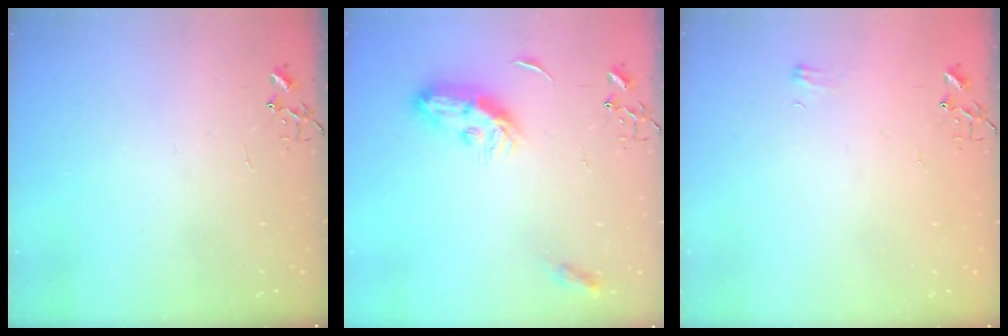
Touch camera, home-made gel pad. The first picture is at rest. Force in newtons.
{"total": 10.4, "press": 10.4, "slide": 0.1}
{"total": 4.7, "press": 4.7, "slide": 0.5}